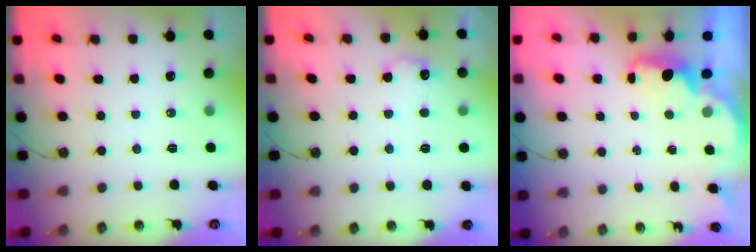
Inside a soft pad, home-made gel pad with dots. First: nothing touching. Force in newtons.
{"total": 6.9, "press": 6.9, "slide": 0.4}
{"total": 1.8, "press": 1.6, "slide": 0.7}